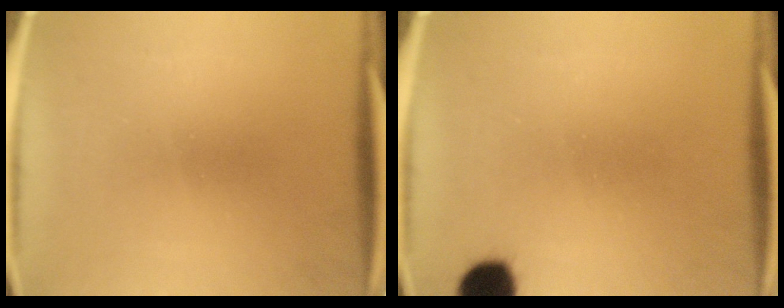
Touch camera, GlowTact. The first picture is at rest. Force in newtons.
{"total": 6.5}